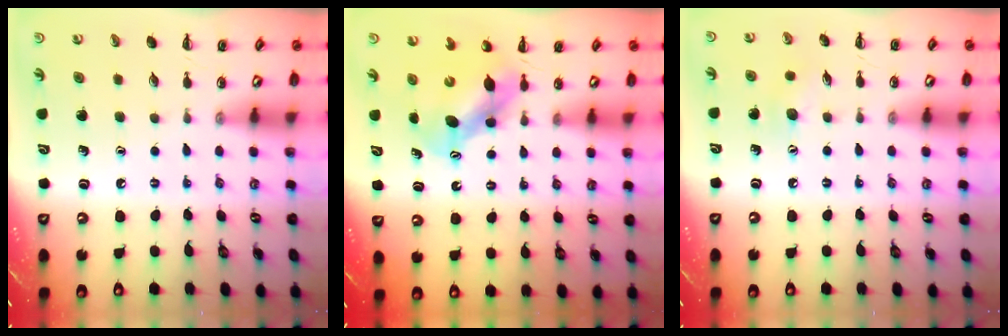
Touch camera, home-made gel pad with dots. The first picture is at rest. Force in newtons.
{"total": 7.1, "press": 7.0, "slide": 1.4}
{"total": 6.0, "press": 5.8, "slide": 1.2}